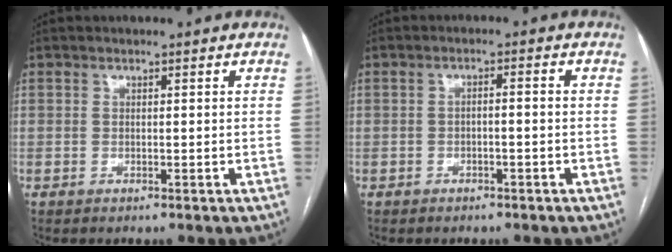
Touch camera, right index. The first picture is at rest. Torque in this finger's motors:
{"motor_torque": [1.18, 0.13, -0.07, 0.00]}